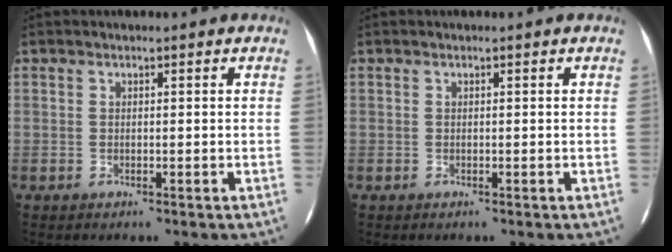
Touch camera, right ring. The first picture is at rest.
{"total": 0.0}